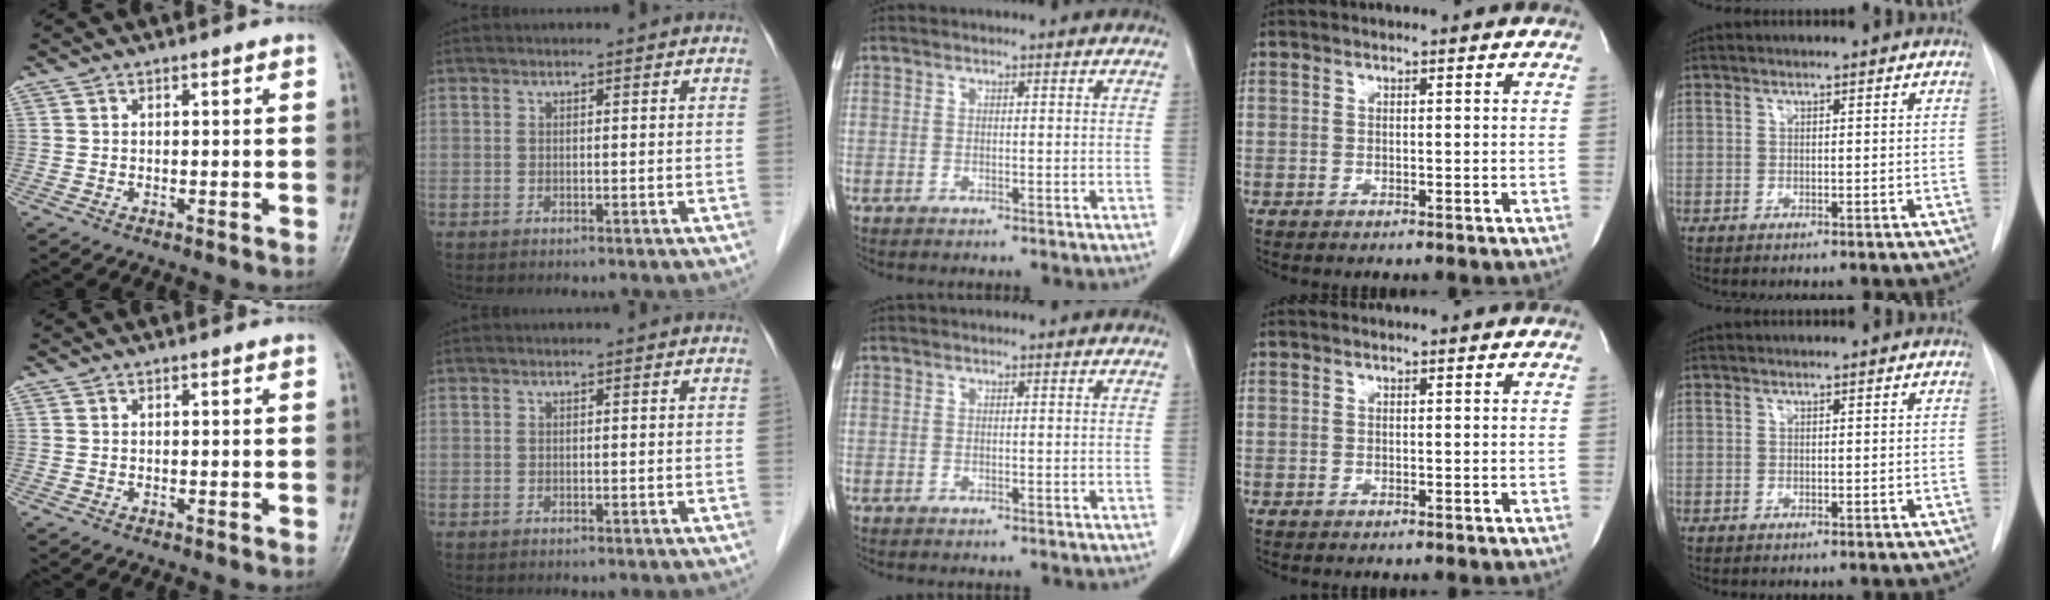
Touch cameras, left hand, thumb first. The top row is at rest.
{}